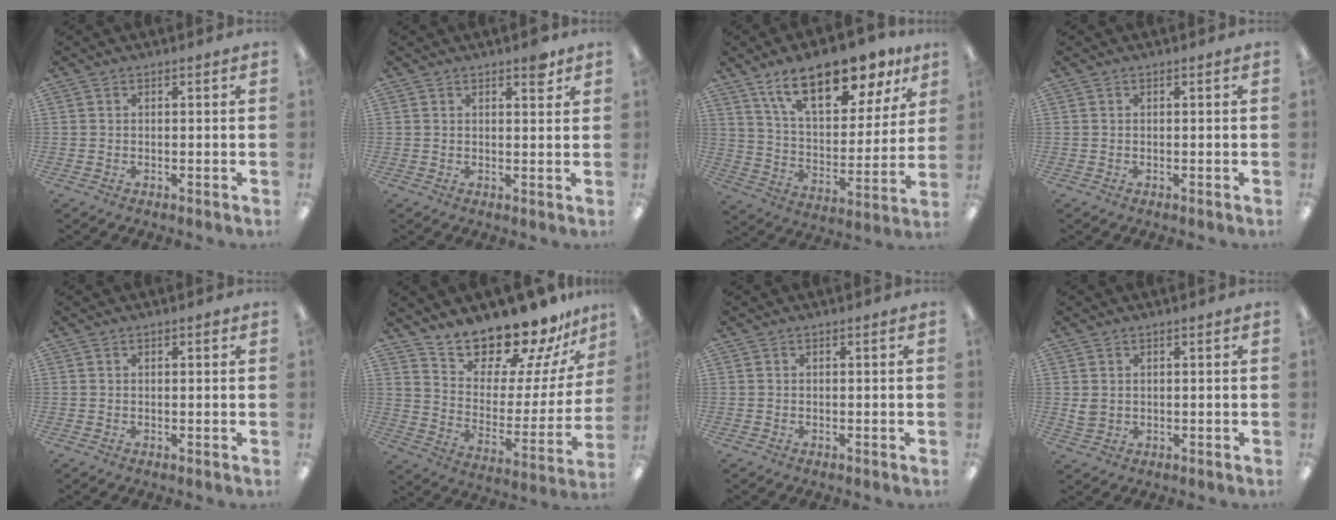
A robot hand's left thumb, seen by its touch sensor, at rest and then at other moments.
{"total": 3.2, "force": [2.4, 1.1, 1.9], "torque": [-0.009, -0.012, 0.035]}
{"total": 20.4, "force": [13.8, 8.6, 12.4], "torque": [-0.199, -0.071, 0.233]}
{"total": 0.0}
{"total": 0.8, "force": [0.5, 0.4, 0.5], "torque": [-0.003, 0.000, 0.007]}
{"total": 18.7, "force": [17.3, 5.0, 5.0], "torque": [-0.088, -0.148, 0.300]}
{"total": 0.0}
{"total": 2.6, "force": [1.0, 2.1, 1.1], "torque": [-0.015, -0.001, 0.018]}